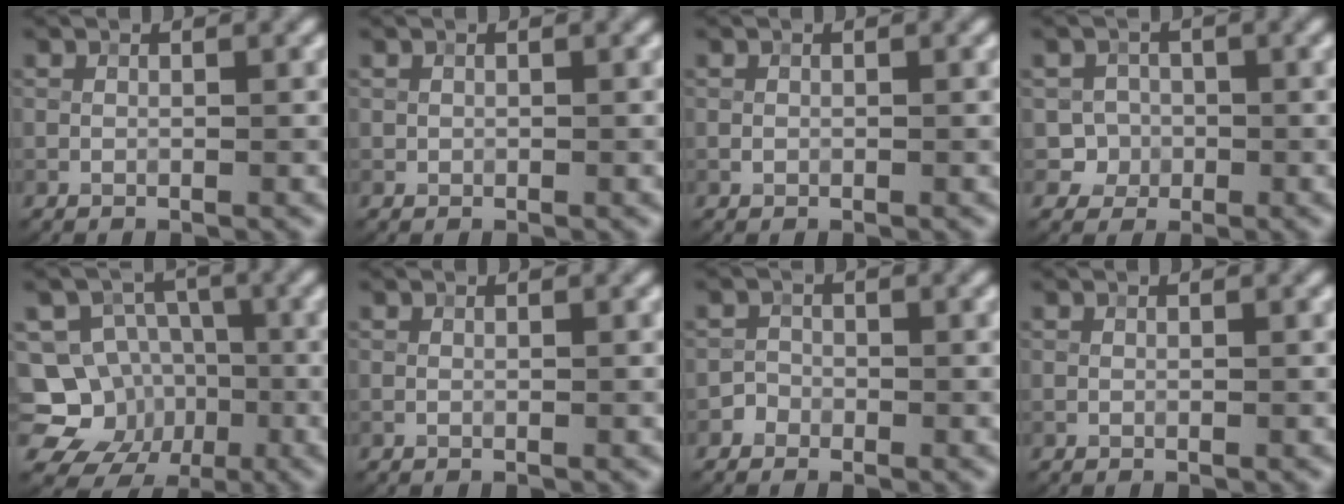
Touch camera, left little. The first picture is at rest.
{"total": 0.5, "force": [0.2, 0.5, 0.0], "torque": [0.002, -0.002, 0.000]}
{"total": 0.0}
{"total": 3.2, "force": [-1.0, 3.1, 0.2], "torque": [0.028, 0.005, -0.025]}
{"total": 12.1, "force": [-4.1, 10.8, 3.8], "torque": [-0.074, -0.014, -0.086]}
{"total": 0.0}
{"total": 1.5, "force": [-1.1, 1.0, -0.3], "torque": [0.019, 0.010, -0.021]}
{"total": 0.0}